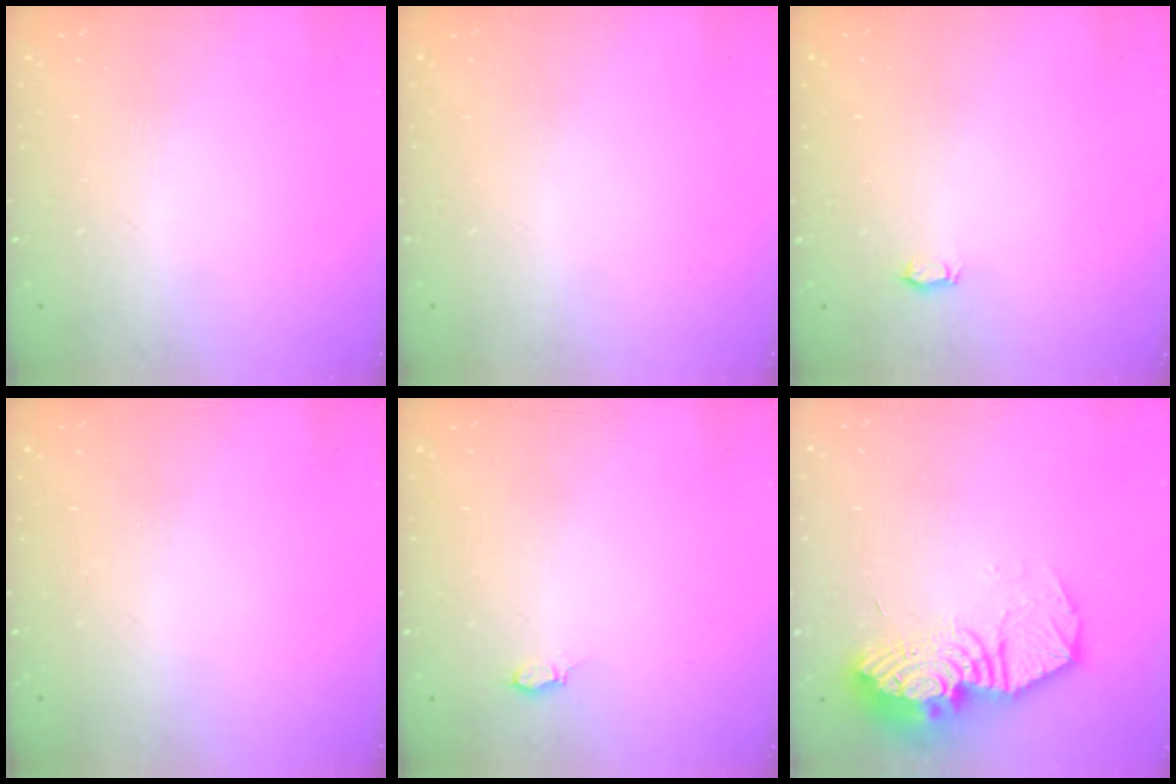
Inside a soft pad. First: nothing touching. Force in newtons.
{"total": 0.0}
{"total": 2.7, "press": 2.7, "slide": 0.3}
{"total": 1.2, "press": 1.2, "slide": 0.2}
{"total": 3.1, "press": 2.7, "slide": 1.5}
{"total": 17.0, "press": 16.9, "slide": 1.5}